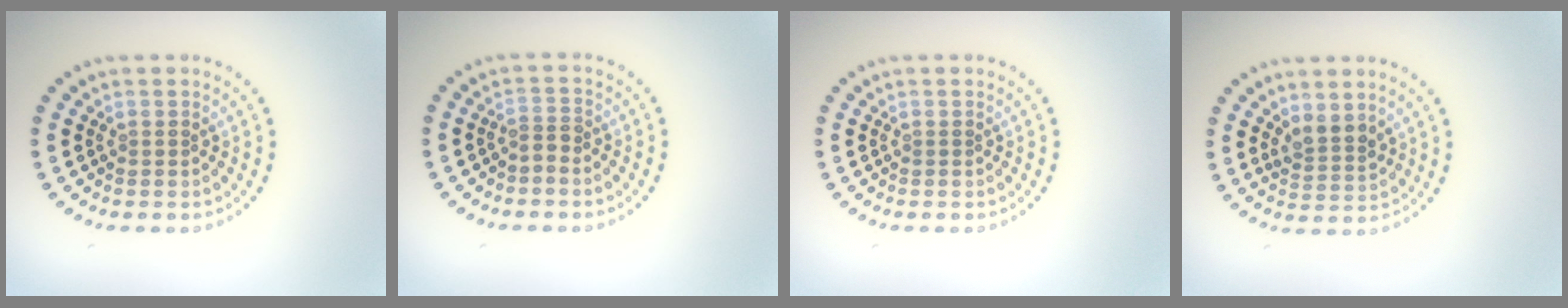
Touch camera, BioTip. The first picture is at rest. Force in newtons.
{"total": 1.3, "press": 0.8, "slide": 1.0}
{"total": 0.0}
{"total": 2.2, "press": 1.8, "slide": 1.2}